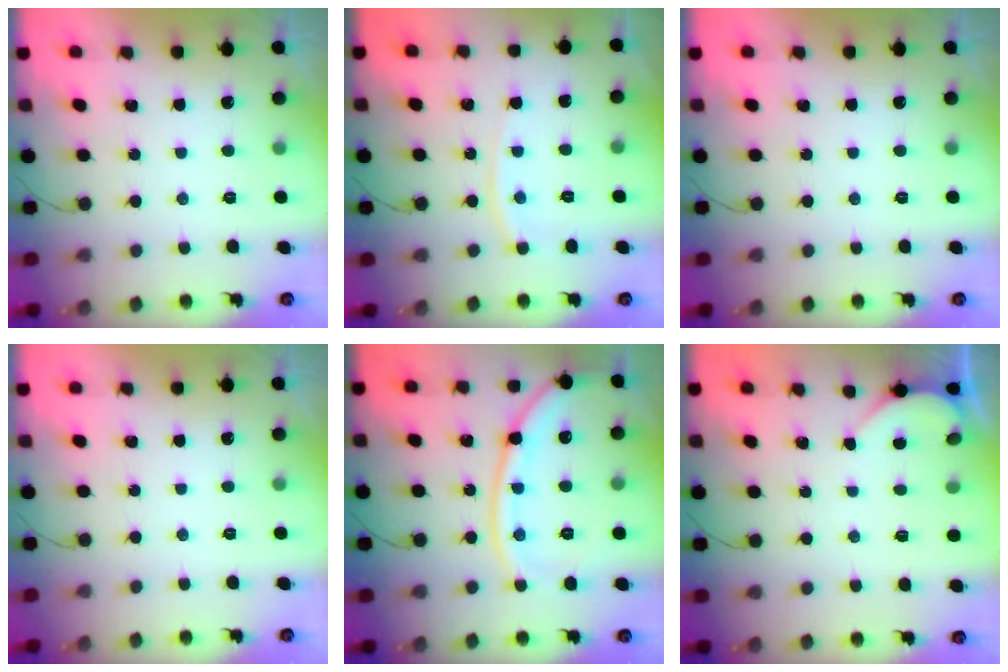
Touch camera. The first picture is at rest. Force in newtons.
{"total": 4.6, "press": 4.5, "slide": 0.7}
{"total": 0.0}
{"total": 0.0}
{"total": 15.4, "press": 15.3, "slide": 1.5}
{"total": 1.9, "press": 1.9, "slide": 0.1}